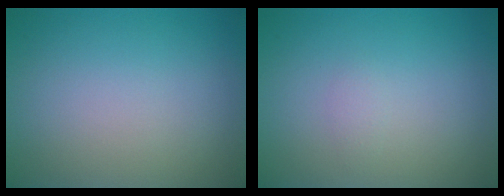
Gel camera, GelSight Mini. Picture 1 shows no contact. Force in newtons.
{"total": 0.7, "press": 0.7, "slide": 0.0}